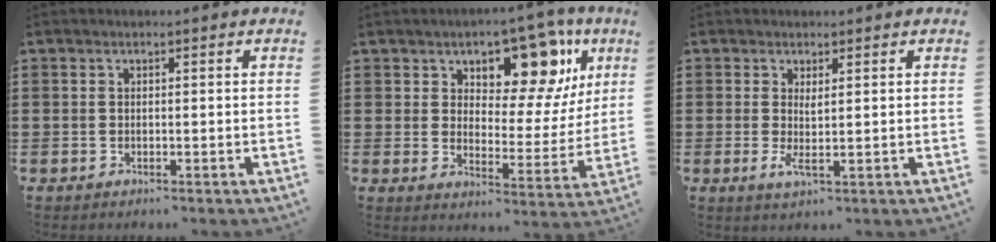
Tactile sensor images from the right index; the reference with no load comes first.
{"total": 11.6, "force": [7.9, 5.3, 6.6], "torque": [-0.112, -0.048, 0.137]}
{"total": 1.8, "force": [0.7, 0.0, 1.7], "torque": [-0.036, -0.006, 0.014]}